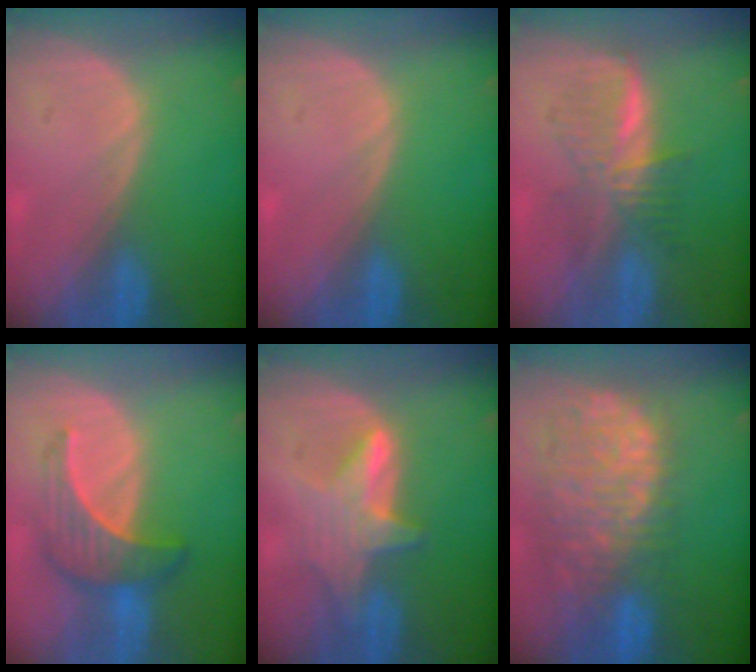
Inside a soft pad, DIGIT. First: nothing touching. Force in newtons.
{"total": 0.0}
{"total": 6.0, "press": 6.0, "slide": 0.1}
{"total": 6.8, "press": 6.4, "slide": 2.2}
{"total": 6.2, "press": 6.0, "slide": 1.3}
{"total": 12.6, "press": 10.3, "slide": 7.2}